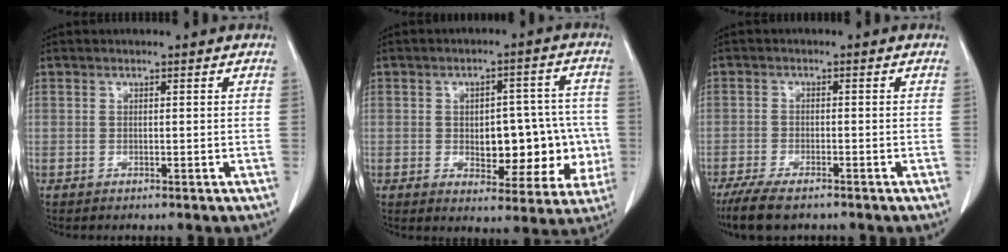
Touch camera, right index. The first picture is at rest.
{"total": 11.6, "force": [-1.8, 5.9, 9.8], "torque": [-0.106, 0.031, -0.008]}
{"total": 7.0, "force": [-5.3, 1.8, 4.1], "torque": [-0.072, -0.015, -0.088]}